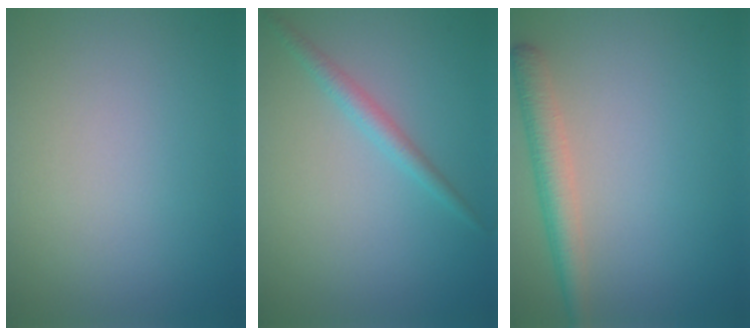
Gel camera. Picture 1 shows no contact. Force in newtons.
{"total": 1.7, "press": 1.7, "slide": 0.1}
{"total": 3.3, "press": 3.3, "slide": 0.1}